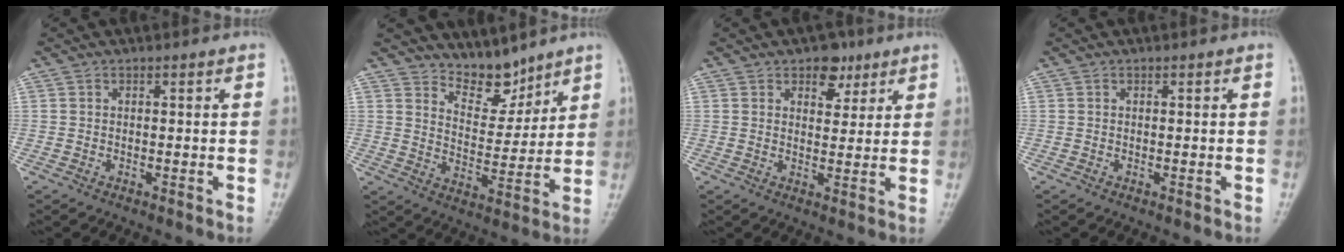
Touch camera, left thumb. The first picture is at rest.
{"total": 7.5, "force": [6.6, 3.2, 1.5], "torque": [0.005, -0.062, 0.123]}
{"total": 5.1, "force": [3.0, 3.4, 2.4], "torque": [-0.002, -0.013, 0.041]}
{"total": 0.0}